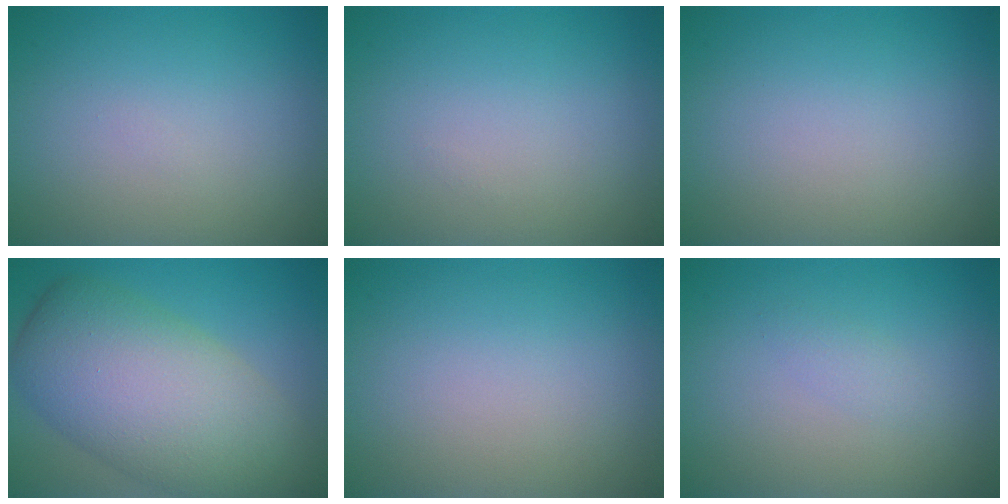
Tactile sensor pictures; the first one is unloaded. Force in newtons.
{"total": 0.0}
{"total": 0.0}
{"total": 11.3, "press": 11.3, "slide": 0.8}
{"total": 0.0}
{"total": 0.9, "press": 0.9, "slide": 0.0}